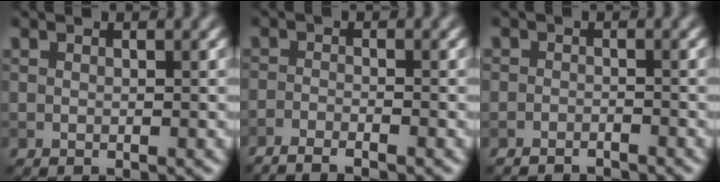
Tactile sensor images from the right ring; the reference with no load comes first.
{"total": 2.9, "force": [-2.4, 0.5, 1.6], "torque": [-0.029, -0.002, -0.047]}
{"total": 2.2, "force": [-2.0, 0.8, 0.1], "torque": [0.011, -0.001, -0.035]}